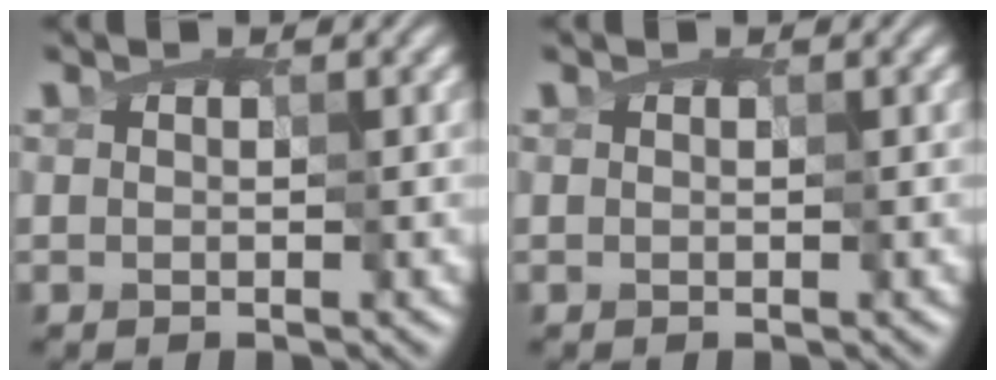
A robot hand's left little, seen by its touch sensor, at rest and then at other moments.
{"total": 0.0}